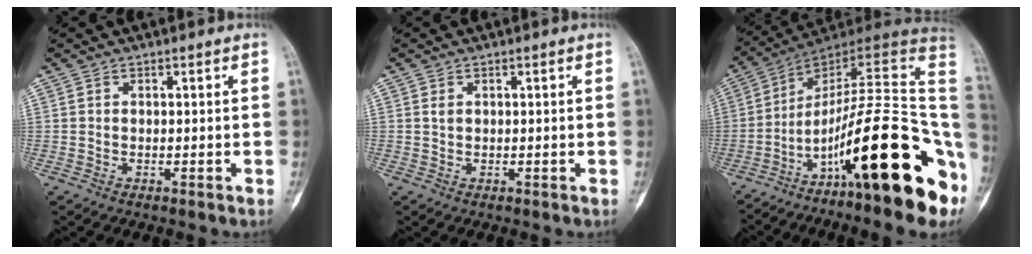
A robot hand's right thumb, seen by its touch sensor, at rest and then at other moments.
{"total": 0.9, "force": [0.3, 0.6, 0.5], "torque": [-0.005, 0.003, 0.006]}
{"total": 29.4, "force": [-9.6, 7.3, 26.8], "torque": [-0.332, 0.064, -0.151]}